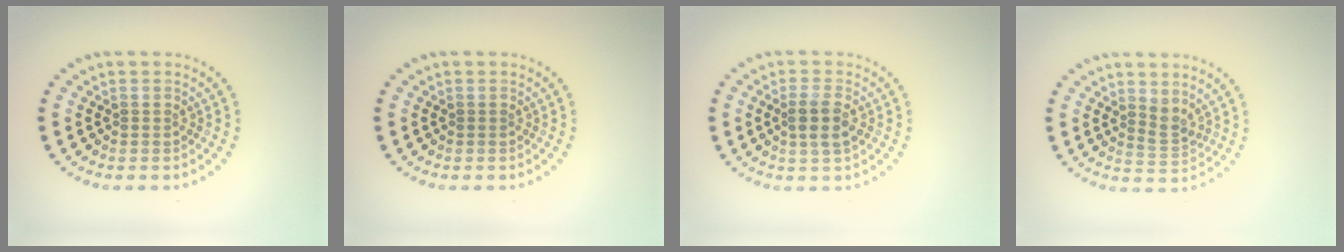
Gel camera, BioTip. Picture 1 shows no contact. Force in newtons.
{"total": 0.0}
{"total": 2.4, "press": 2.2, "slide": 1.0}
{"total": 1.7, "press": 1.4, "slide": 1.0}